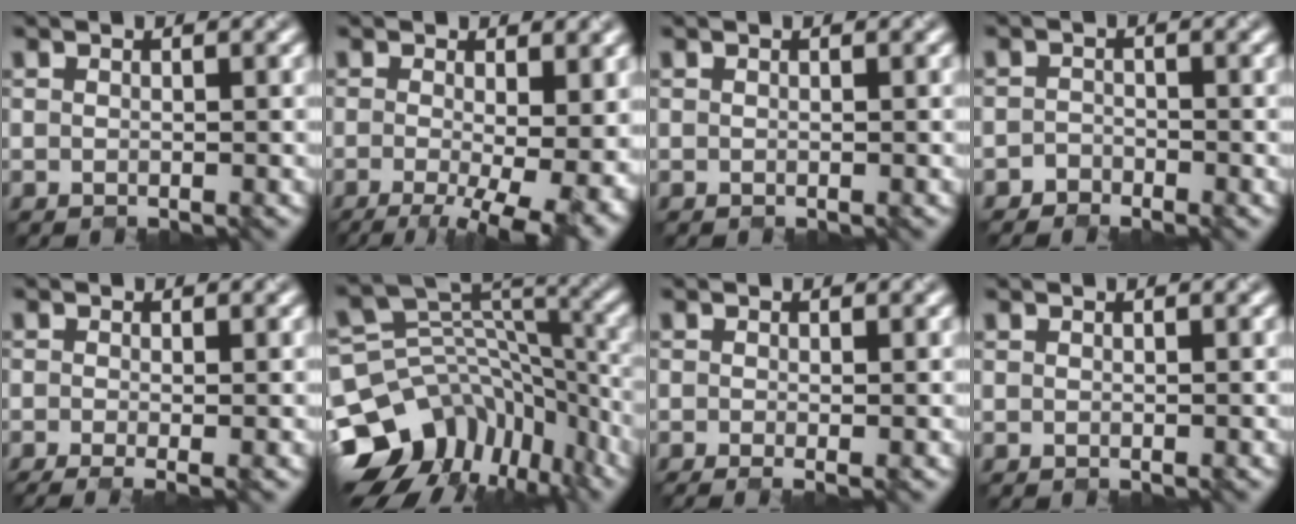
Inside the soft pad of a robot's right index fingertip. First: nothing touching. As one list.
[{"total": 9.6, "force": [-2.2, 3.3, 8.7], "torque": [-0.109, -0.019, -0.021]}, {"total": 0.0}, {"total": 1.2, "force": [-1.1, 0.6, 0.0], "torque": [0.005, 0.002, -0.023]}, {"total": 2.7, "force": [-1.1, 0.7, 2.4], "torque": [-0.039, -0.017, -0.018]}, {"total": 13.2, "force": [-8.0, 8.6, 6.0], "torque": [-0.137, 0.021, -0.127]}, {"total": 1.1, "force": [-0.5, 0.0, 1.0], "torque": [-0.019, -0.011, -0.011]}, {"total": 0.0}]